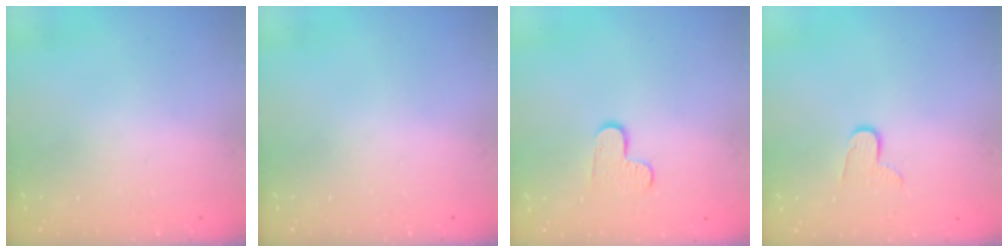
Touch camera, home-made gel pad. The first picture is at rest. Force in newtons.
{"total": 0.0}
{"total": 6.1, "press": 6.1, "slide": 0.6}
{"total": 7.2, "press": 7.2, "slide": 0.6}